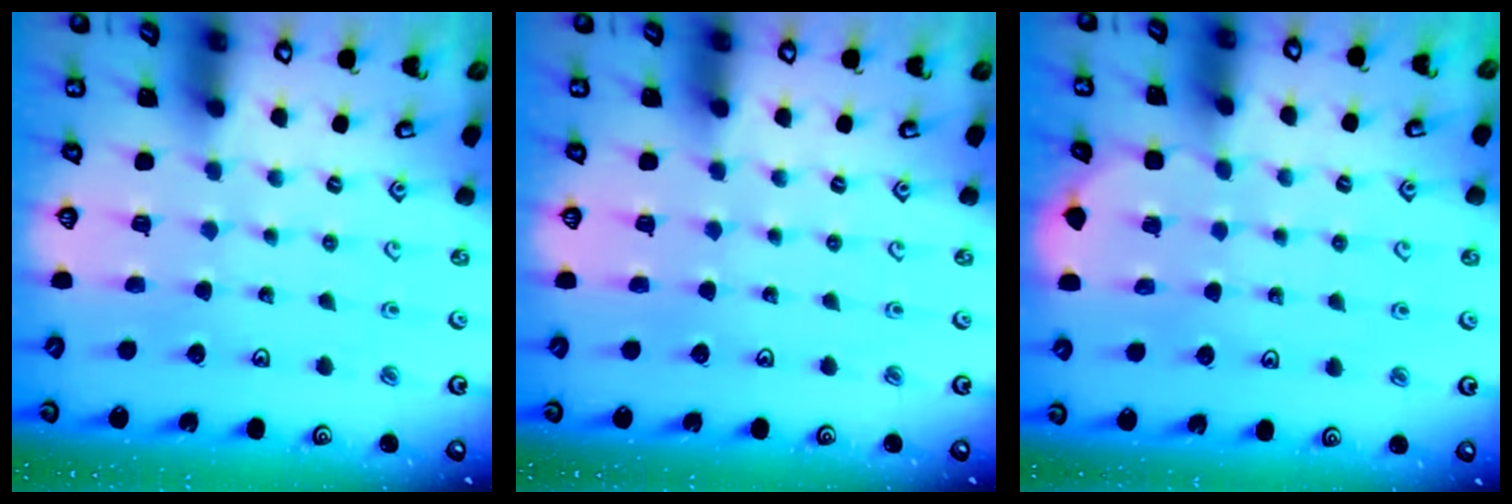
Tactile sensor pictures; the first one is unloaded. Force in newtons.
{"total": 0.0}
{"total": 2.7, "press": 2.7, "slide": 0.3}